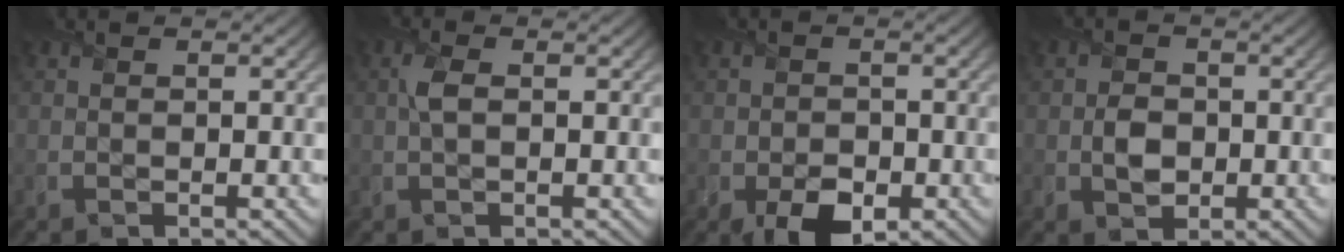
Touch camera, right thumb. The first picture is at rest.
{"total": 2.0, "force": [0.2, 0.8, 1.8], "torque": [-0.045, 0.005, 0.001]}
{"total": 4.3, "force": [-1.9, 2.9, 2.5], "torque": [-0.040, -0.014, -0.034]}
{"total": 2.6, "force": [-0.2, 2.2, 1.3], "torque": [-0.025, -0.004, -0.009]}